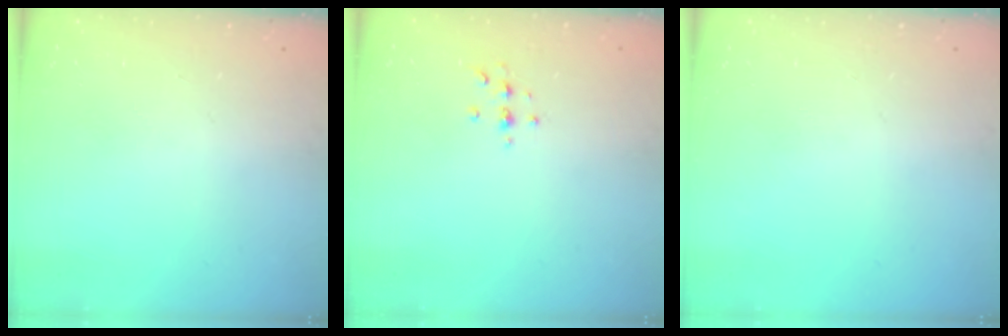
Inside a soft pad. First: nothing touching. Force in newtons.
{"total": 3.3, "press": 3.2, "slide": 0.4}
{"total": 0.0}